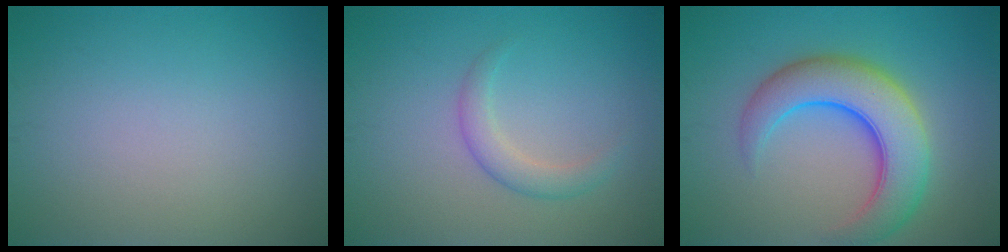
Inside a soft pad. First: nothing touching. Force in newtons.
{"total": 2.0, "press": 2.0, "slide": 0.1}
{"total": 7.9, "press": 7.8, "slide": 0.3}